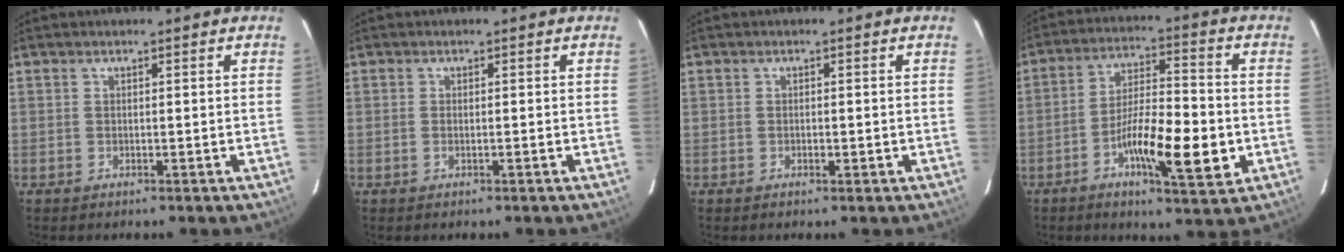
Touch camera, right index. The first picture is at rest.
{"total": 0.8, "force": [-0.2, 0.1, 0.7], "torque": [-0.015, -0.001, -0.003]}
{"total": 0.8, "force": [-0.3, 0.2, 0.7], "torque": [-0.010, 0.000, -0.005]}
{"total": 12.7, "force": [-3.9, 2.4, 11.9], "torque": [-0.204, -0.003, -0.067]}